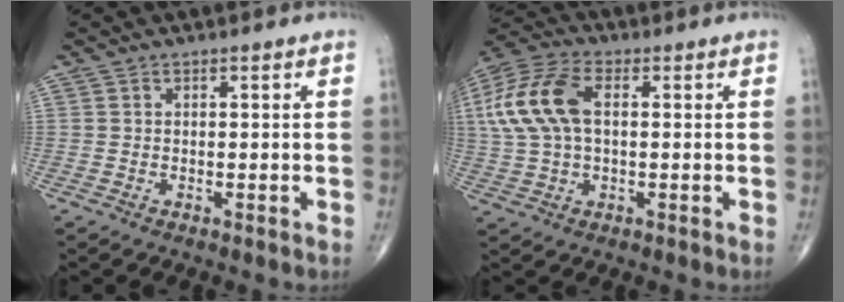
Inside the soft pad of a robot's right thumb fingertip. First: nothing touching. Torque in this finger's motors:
{"motor_torque": [0.91, 1.11, 1.12, 0.08, 0.15]}